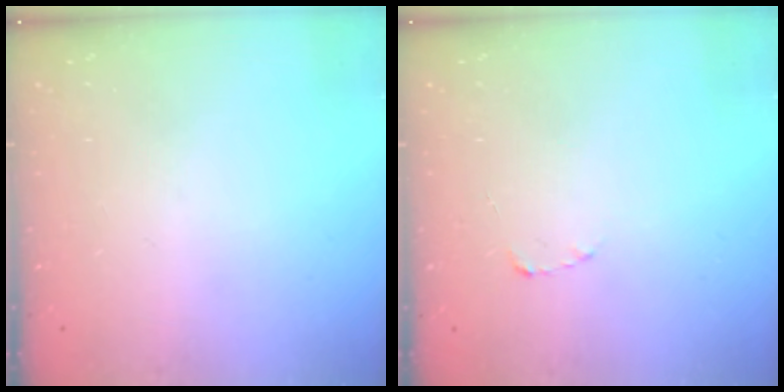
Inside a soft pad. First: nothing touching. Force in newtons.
{"total": 1.8, "press": 1.7, "slide": 0.3}